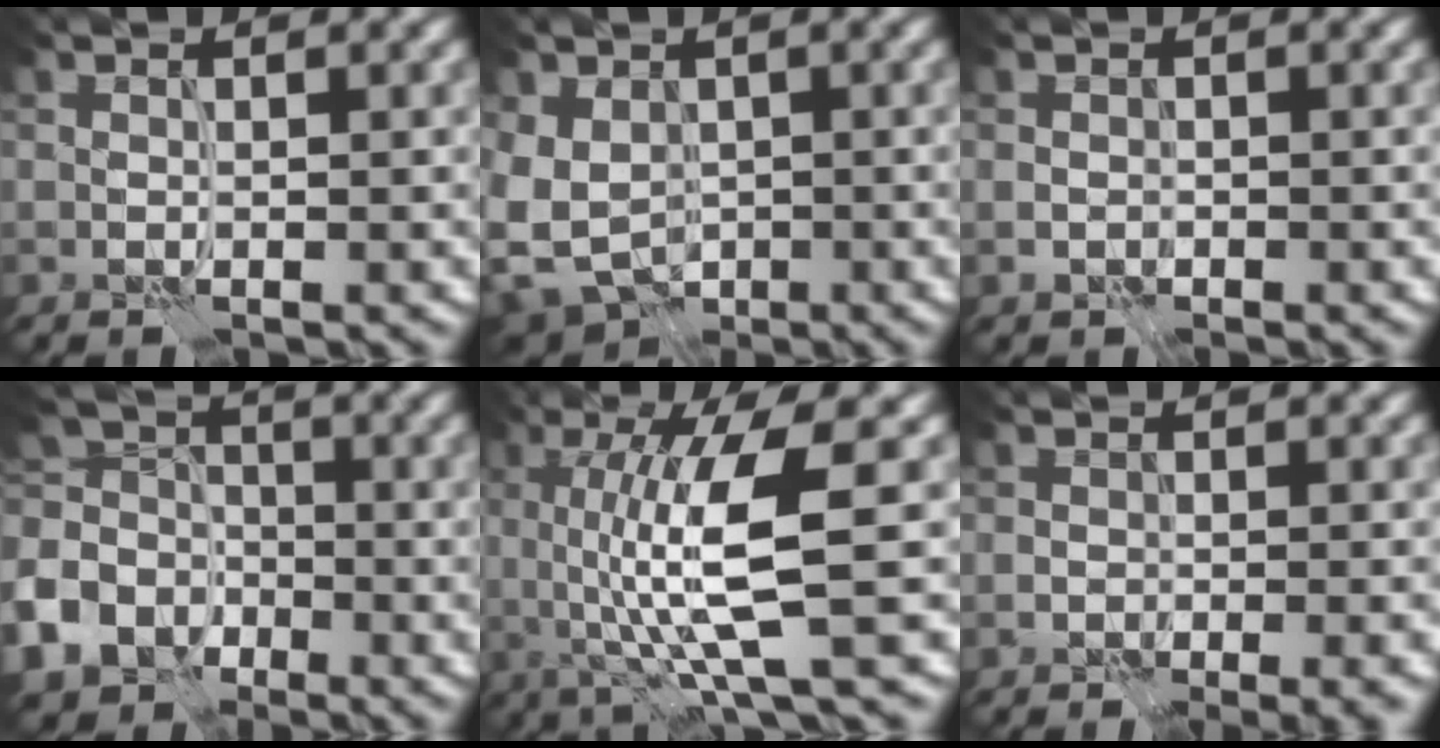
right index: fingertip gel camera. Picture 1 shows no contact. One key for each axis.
{"total": 6.2, "fx": -1.0, "fy": 4.8, "fz": 3.7, "tx": -0.084, "ty": -0.013, "tz": -0.025}
{"total": 0.9, "fx": -0.2, "fy": 0.8, "fz": 0.4, "tx": -0.008, "ty": -0.003, "tz": 0.001}
{"total": 7.1, "fx": -4.5, "fy": 5.0, "fz": 2.3, "tx": -0.060, "ty": -0.004, "tz": -0.094}
{"total": 8.2, "fx": 0.2, "fy": 1.5, "fz": 8.1, "tx": -0.119, "ty": -0.005, "tz": 0.007}
{"total": 3.1, "fx": -1.7, "fy": 1.2, "fz": 2.3, "tx": -0.021, "ty": -0.007, "tz": -0.014}